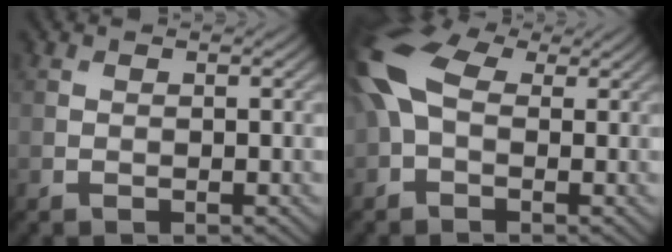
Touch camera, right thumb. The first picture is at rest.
{"total": 10.8, "force": [1.0, 6.5, 8.6], "torque": [-0.230, 0.019, -0.001]}